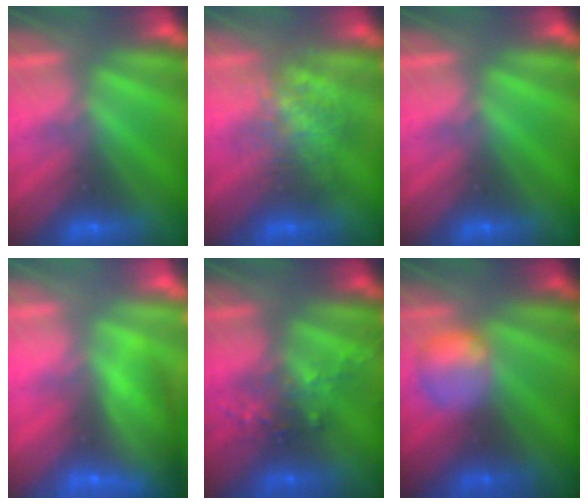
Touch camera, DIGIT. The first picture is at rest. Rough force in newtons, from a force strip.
{"total": 2.2}
{"total": 0.0}
{"total": 9.1}
{"total": 2.6}
{"total": 2.4}